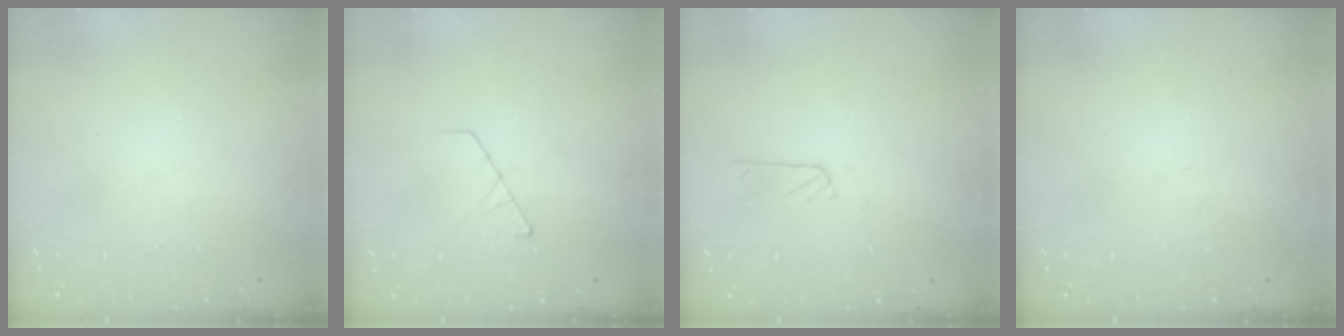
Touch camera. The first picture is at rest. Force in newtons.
{"total": 4.1, "press": 4.1, "slide": 0.5}
{"total": 3.0, "press": 3.0, "slide": 0.3}
{"total": 0.0}